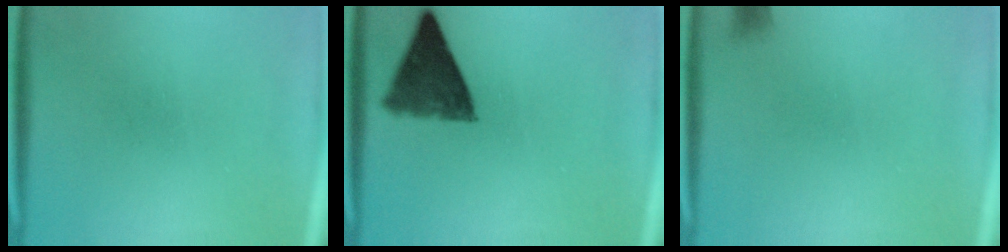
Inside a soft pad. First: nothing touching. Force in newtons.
{"total": 9.5}
{"total": 1.2}